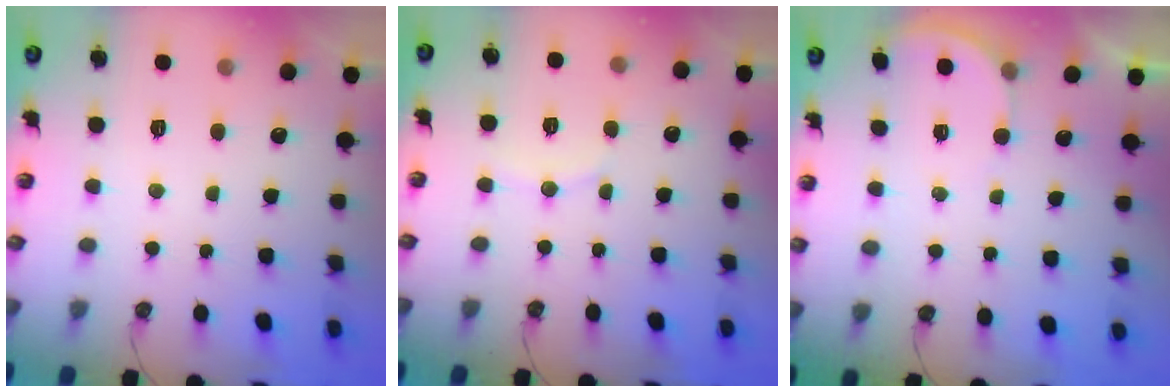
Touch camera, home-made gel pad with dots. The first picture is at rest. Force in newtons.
{"total": 5.9, "press": 5.9, "slide": 0.6}
{"total": 2.2, "press": 2.2, "slide": 0.2}